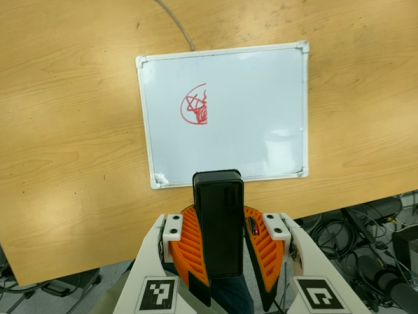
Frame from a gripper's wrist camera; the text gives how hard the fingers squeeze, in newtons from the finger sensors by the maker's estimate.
{"total": 10.7, "left": 10.1, "right": 11.2}